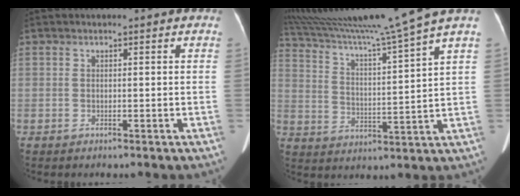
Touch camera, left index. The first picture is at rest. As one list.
[{"total": 16.8, "force": [14.6, -3.6, 7.5], "torque": [-0.136, -0.041, 0.231]}]